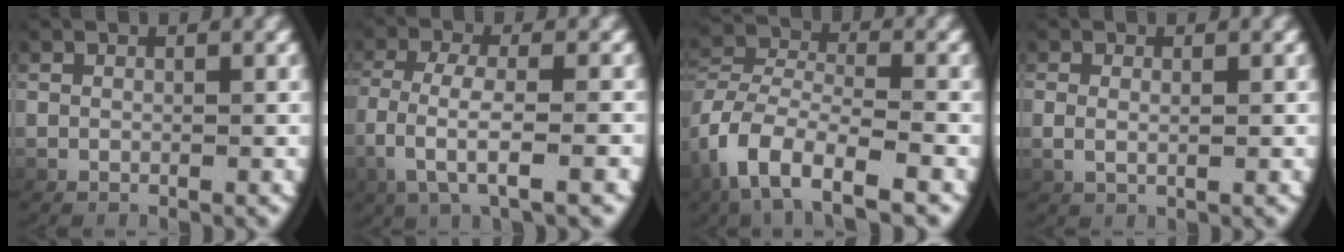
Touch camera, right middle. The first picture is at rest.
{"total": 4.7, "force": [-0.8, 1.8, 4.3], "torque": [-0.108, -0.013, -0.006]}
{"total": 5.0, "force": [-2.7, 2.4, 3.5], "torque": [-0.087, -0.016, -0.039]}
{"total": 1.1, "force": [0.2, 0.3, 1.1], "torque": [-0.031, -0.010, 0.015]}